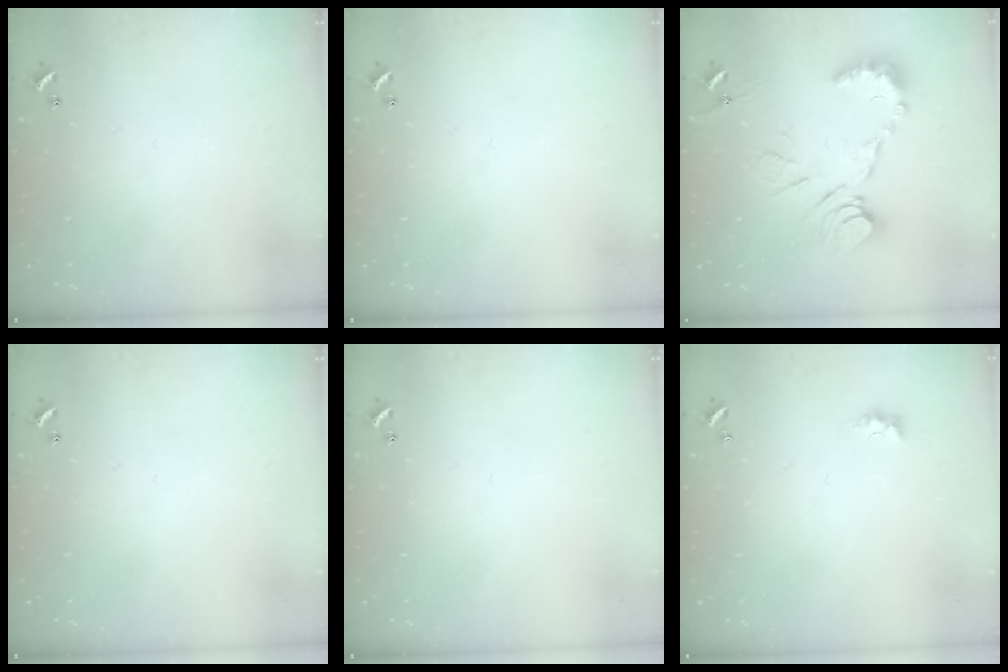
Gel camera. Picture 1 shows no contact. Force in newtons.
{"total": 0.0}
{"total": 13.4, "press": 13.3, "slide": 1.4}
{"total": 0.0}
{"total": 0.0}
{"total": 2.7, "press": 2.6, "slide": 0.6}